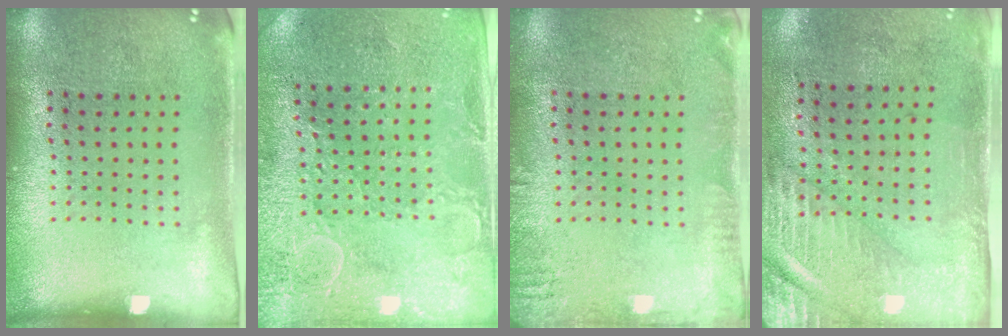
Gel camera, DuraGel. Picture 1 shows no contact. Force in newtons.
{"total": 2.7, "press": 2.7, "slide": 0.6}
{"total": 1.7, "press": 1.7, "slide": 0.2}
{"total": 3.0, "press": 2.4, "slide": 1.6}